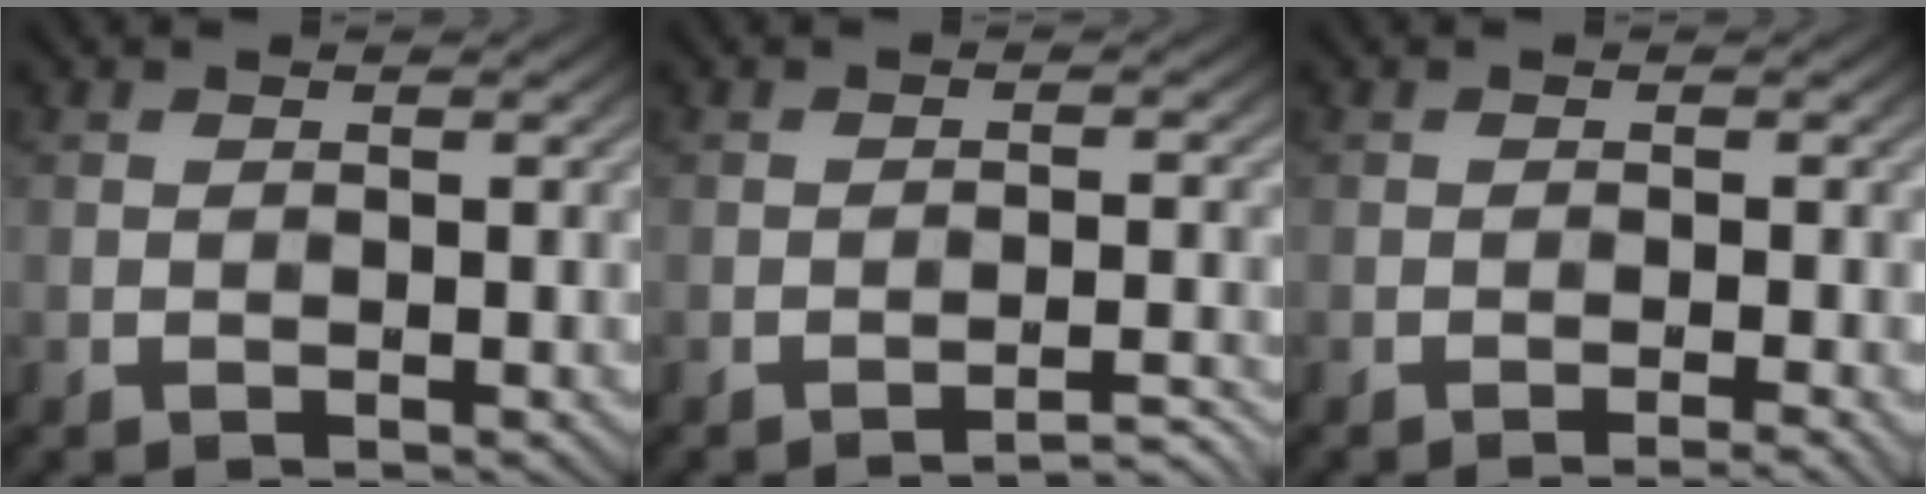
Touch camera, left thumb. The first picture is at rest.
{"total": 3.0, "force": [-2.6, 0.2, 1.5], "torque": [-0.018, 0.014, -0.042]}
{"total": 1.8, "force": [-1.0, 0.3, 1.5], "torque": [-0.019, 0.004, -0.019]}